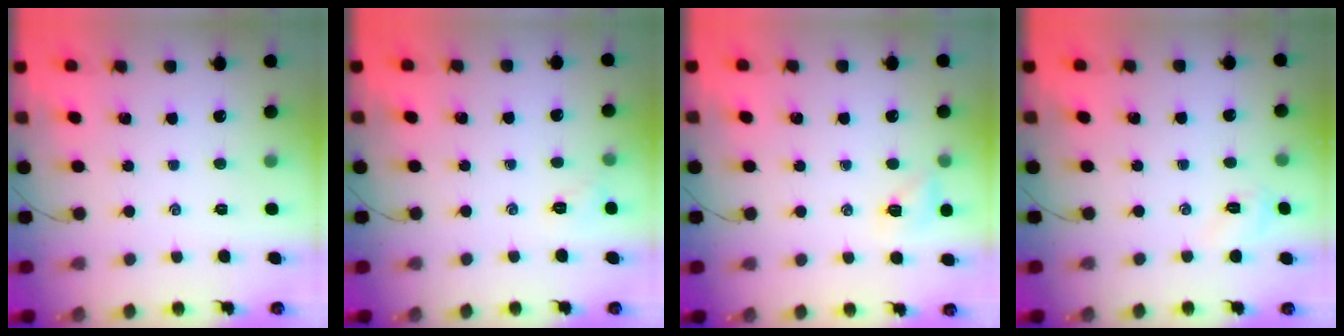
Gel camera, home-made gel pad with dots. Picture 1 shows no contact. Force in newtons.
{"total": 4.7, "press": 4.5, "slide": 1.4}
{"total": 6.1, "press": 5.9, "slide": 1.6}
{"total": 3.3, "press": 3.1, "slide": 0.8}